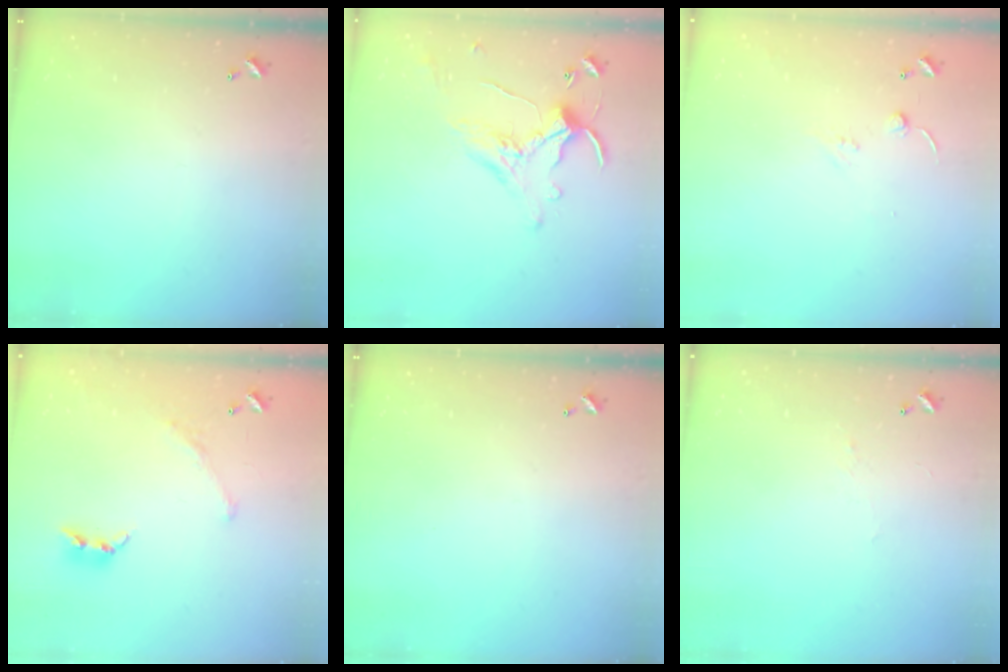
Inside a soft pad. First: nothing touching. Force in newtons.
{"total": 1.1, "press": 0.3, "slide": 1.0}
{"total": 7.1, "press": 7.1, "slide": 0.6}
{"total": 1.6, "press": 1.1, "slide": 1.1}
{"total": 0.0}
{"total": 2.2, "press": 2.0, "slide": 0.8}